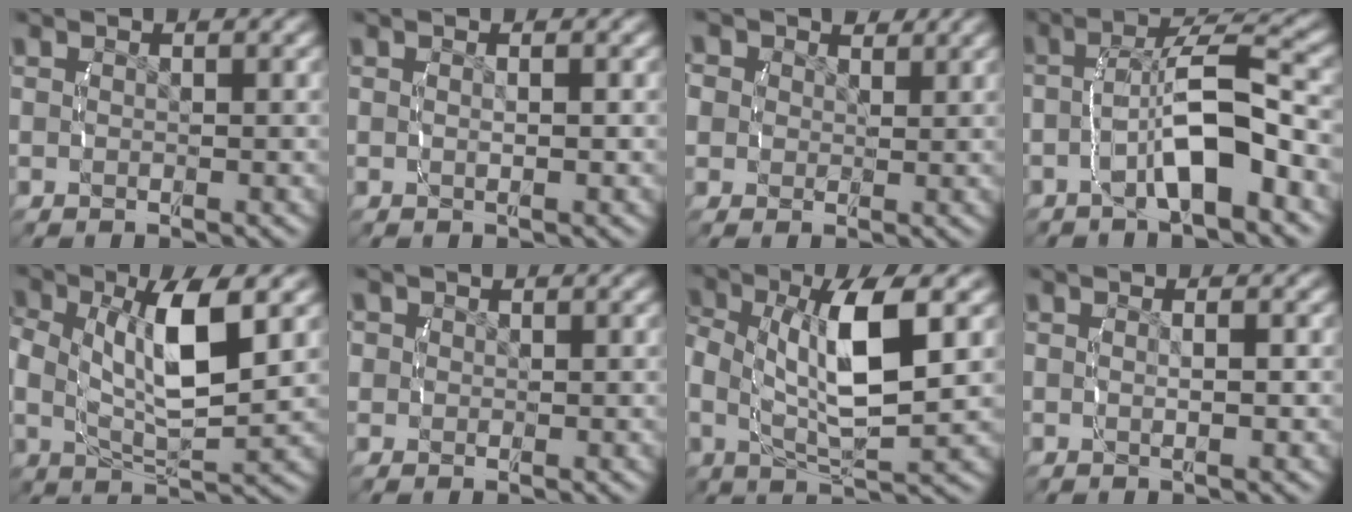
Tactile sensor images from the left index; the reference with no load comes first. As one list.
[{"total": 1.0, "force": [0.0, 0.0, 1.0], "torque": [-0.021, -0.005, 0.005]}, {"total": 4.4, "force": [1.8, 3.6, 1.7], "torque": [-0.040, -0.005, 0.032]}, {"total": 5.2, "force": [-1.9, 0.8, 4.8], "torque": [-0.084, 0.016, -0.031]}, {"total": 7.1, "force": [1.0, 3.4, 6.2], "torque": [-0.123, -0.019, 0.028]}, {"total": 1.9, "force": [0.6, 1.7, 0.6], "torque": [-0.020, -0.007, 0.016]}, {"total": 7.6, "force": [0.3, 3.3, 6.9], "torque": [-0.135, -0.011, 0.012]}, {"total": 1.3, "force": [-0.1, 0.0, 1.3], "torque": [-0.025, -0.004, 0.003]}]